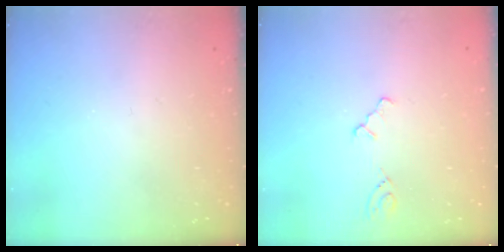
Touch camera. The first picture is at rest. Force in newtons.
{"total": 2.2, "press": 2.2, "slide": 0.4}